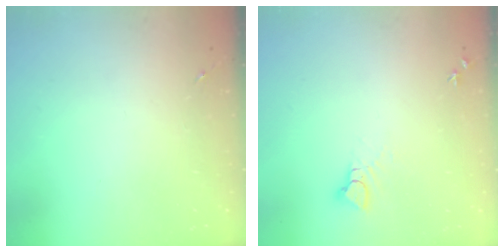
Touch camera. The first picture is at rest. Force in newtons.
{"total": 3.7, "press": 3.7, "slide": 0.3}